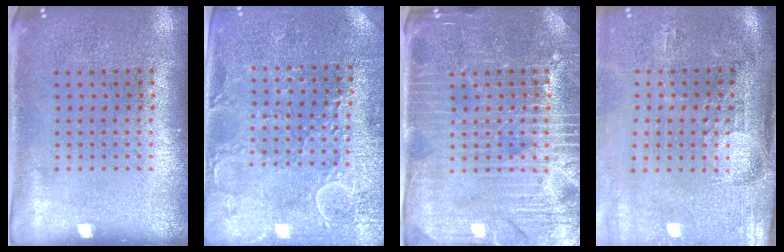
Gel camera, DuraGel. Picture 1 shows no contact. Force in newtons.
{"total": 2.9, "press": 2.9, "slide": 0.4}
{"total": 4.3, "press": 4.1, "slide": 1.3}
{"total": 4.6, "press": 3.8, "slide": 2.6}